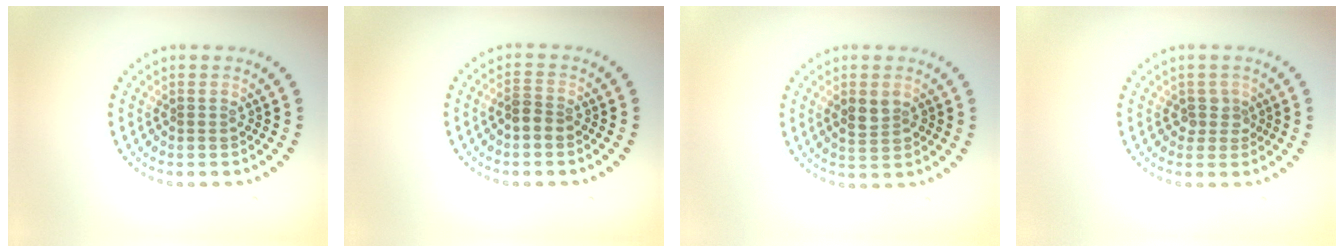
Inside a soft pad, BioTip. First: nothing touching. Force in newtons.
{"total": 1.7, "press": 1.5, "slide": 0.7}
{"total": 2.2, "press": 2.2, "slide": 0.2}
{"total": 1.5, "press": 1.1, "slide": 1.0}